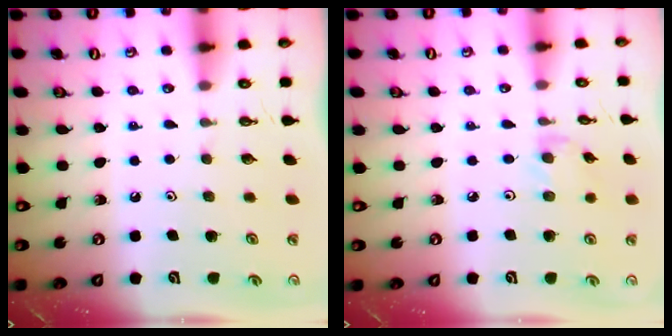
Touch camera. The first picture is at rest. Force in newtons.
{"total": 1.9, "press": 1.9, "slide": 0.4}